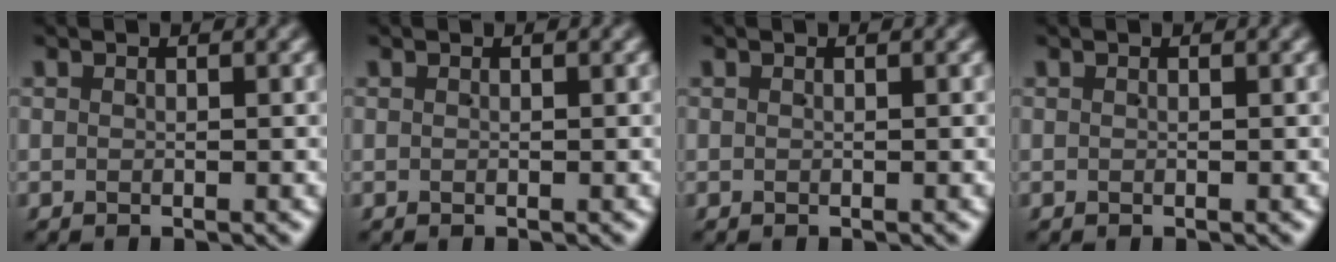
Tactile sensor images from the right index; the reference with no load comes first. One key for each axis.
{"total": 0.0}
{"total": 0.0}
{"total": 0.0}